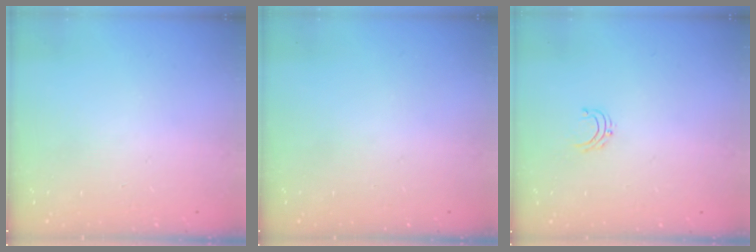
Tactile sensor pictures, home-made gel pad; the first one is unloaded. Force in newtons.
{"total": 0.0}
{"total": 3.7, "press": 3.7, "slide": 0.3}